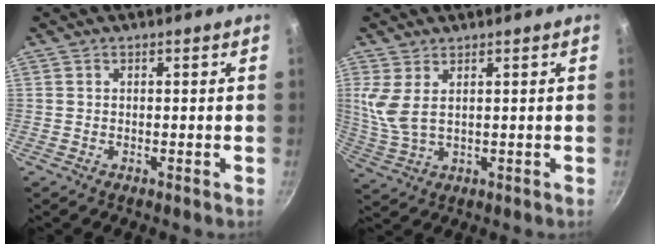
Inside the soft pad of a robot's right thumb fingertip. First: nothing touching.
{"total": 5.8, "force": [2.2, 2.6, 4.7], "torque": [-0.098, -0.015, 0.051]}